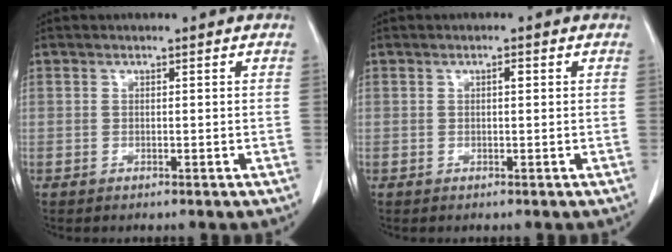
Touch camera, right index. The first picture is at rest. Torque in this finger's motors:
{"motor_torque": [0.17, -0.10, 0.00, 0.03]}